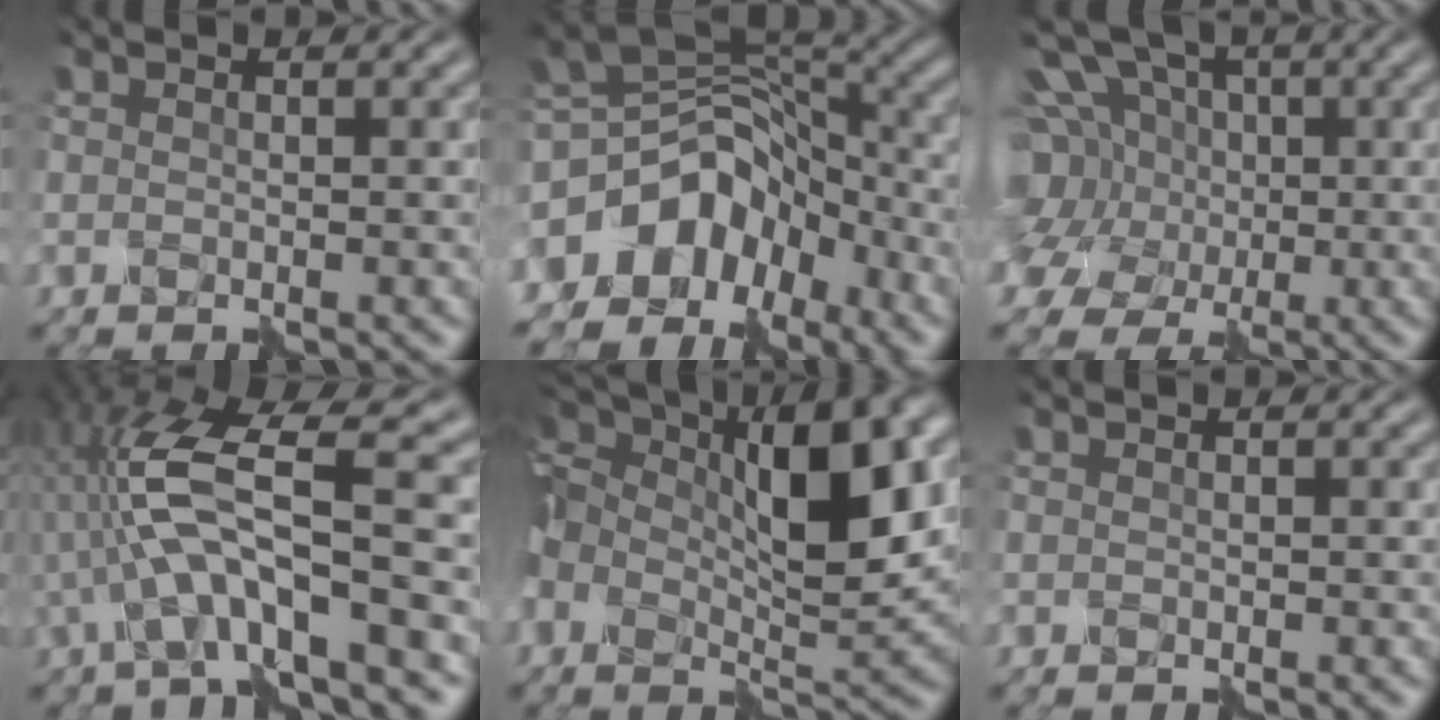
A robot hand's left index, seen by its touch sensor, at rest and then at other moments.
{"total": 9.1, "force": [-5.2, 6.0, 4.5], "torque": [-0.062, 0.015, -0.106]}
{"total": 13.6, "force": [2.1, 11.4, 7.2], "torque": [-0.170, 0.033, 0.001]}
{"total": 9.4, "force": [-2.0, 2.7, 8.7], "torque": [-0.169, 0.018, -0.045]}
{"total": 11.8, "force": [0.5, 6.2, 10.0], "torque": [-0.177, 0.011, -0.004]}
{"total": 0.0}